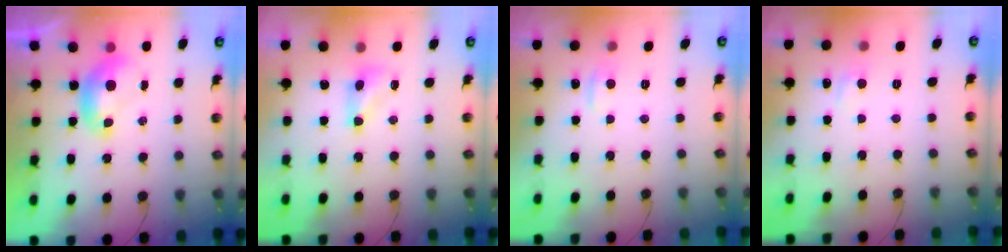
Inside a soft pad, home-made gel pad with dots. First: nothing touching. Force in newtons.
{"total": 2.8, "press": 2.8, "slide": 0.6}
{"total": 1.0, "press": 0.7, "slide": 0.7}
{"total": 0.9, "press": 0.5, "slide": 0.8}